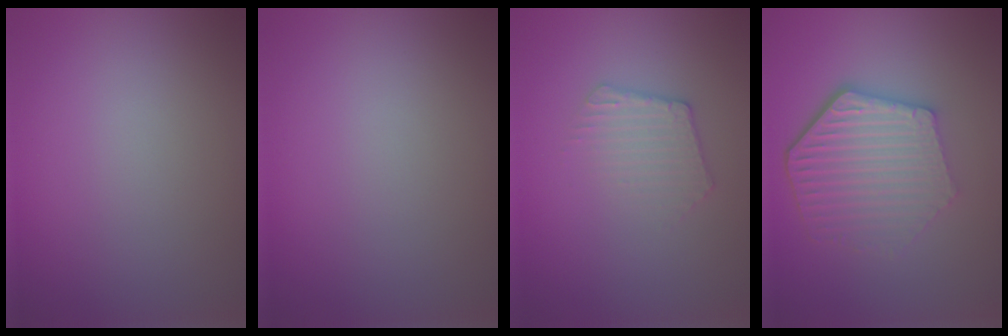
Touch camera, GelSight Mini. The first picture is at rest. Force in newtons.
{"total": 0.0}
{"total": 2.4, "press": 2.4, "slide": 0.3}
{"total": 6.1, "press": 4.5, "slide": 4.1}